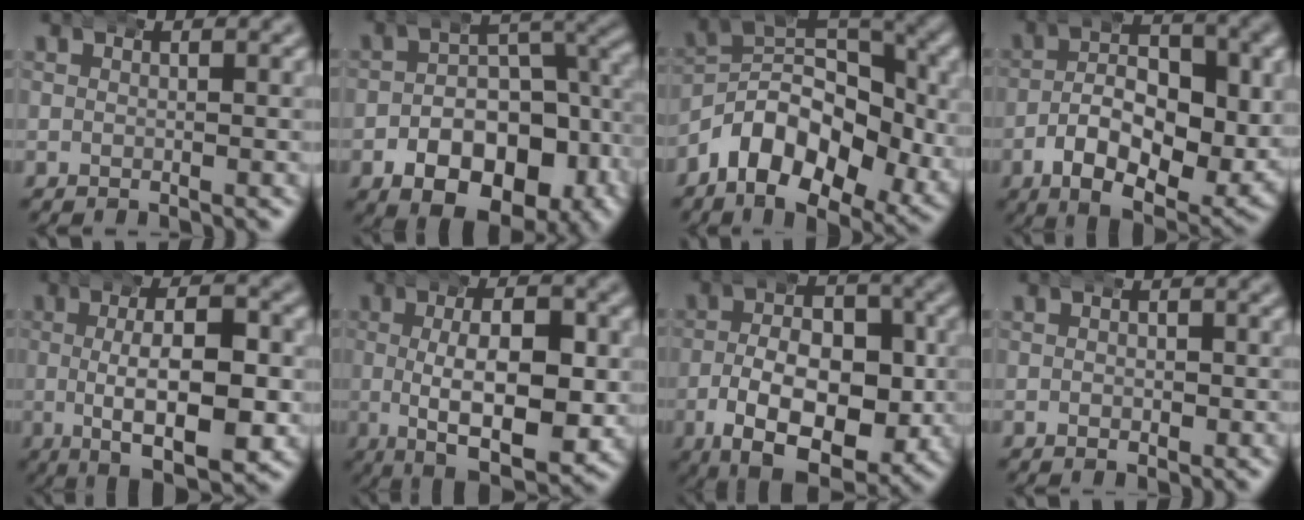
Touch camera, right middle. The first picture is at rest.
{"total": 11.5, "force": [-5.0, 7.2, 7.4], "torque": [-0.106, -0.021, -0.073]}
{"total": 11.7, "force": [-2.4, 8.2, 8.0], "torque": [-0.134, -0.015, -0.048]}
{"total": 10.8, "force": [-1.9, 6.0, 8.7], "torque": [-0.128, -0.023, -0.028]}
{"total": 10.7, "force": [-1.7, 4.4, 9.6], "torque": [-0.142, -0.017, -0.019]}
{"total": 12.4, "force": [-1.6, 6.1, 10.7], "torque": [-0.158, -0.024, -0.016]}
{"total": 14.0, "force": [-4.5, 8.6, 10.2], "torque": [-0.154, -0.035, -0.061]}
{"total": 1.1, "force": [-0.1, 0.8, 0.7], "torque": [-0.008, 0.000, -0.003]}